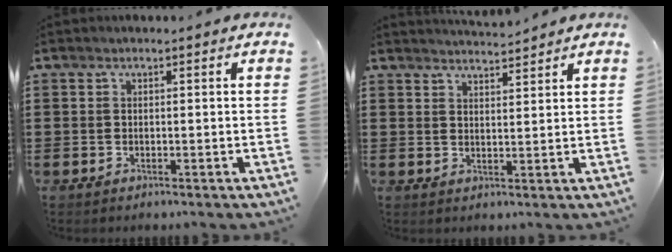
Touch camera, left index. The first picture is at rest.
{"total": 3.1, "force": [3.1, 0.0, 0.2], "torque": [-0.011, -0.009, 0.059]}